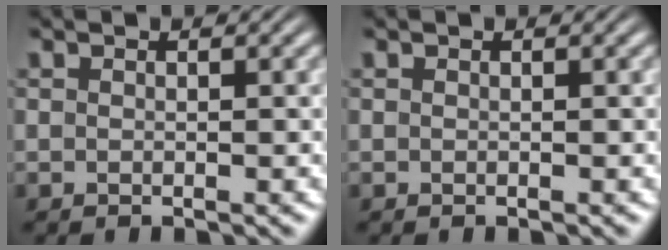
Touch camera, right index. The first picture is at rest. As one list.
[{"total": 0.0}]